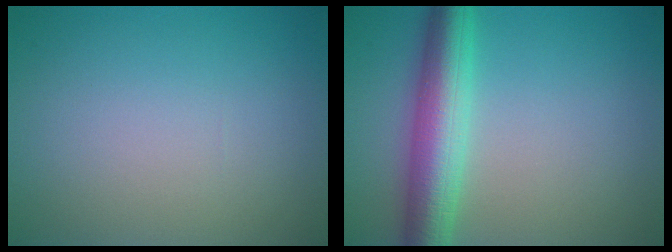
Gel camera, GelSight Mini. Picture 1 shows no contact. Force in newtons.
{"total": 6.5, "press": 6.5, "slide": 0.0}